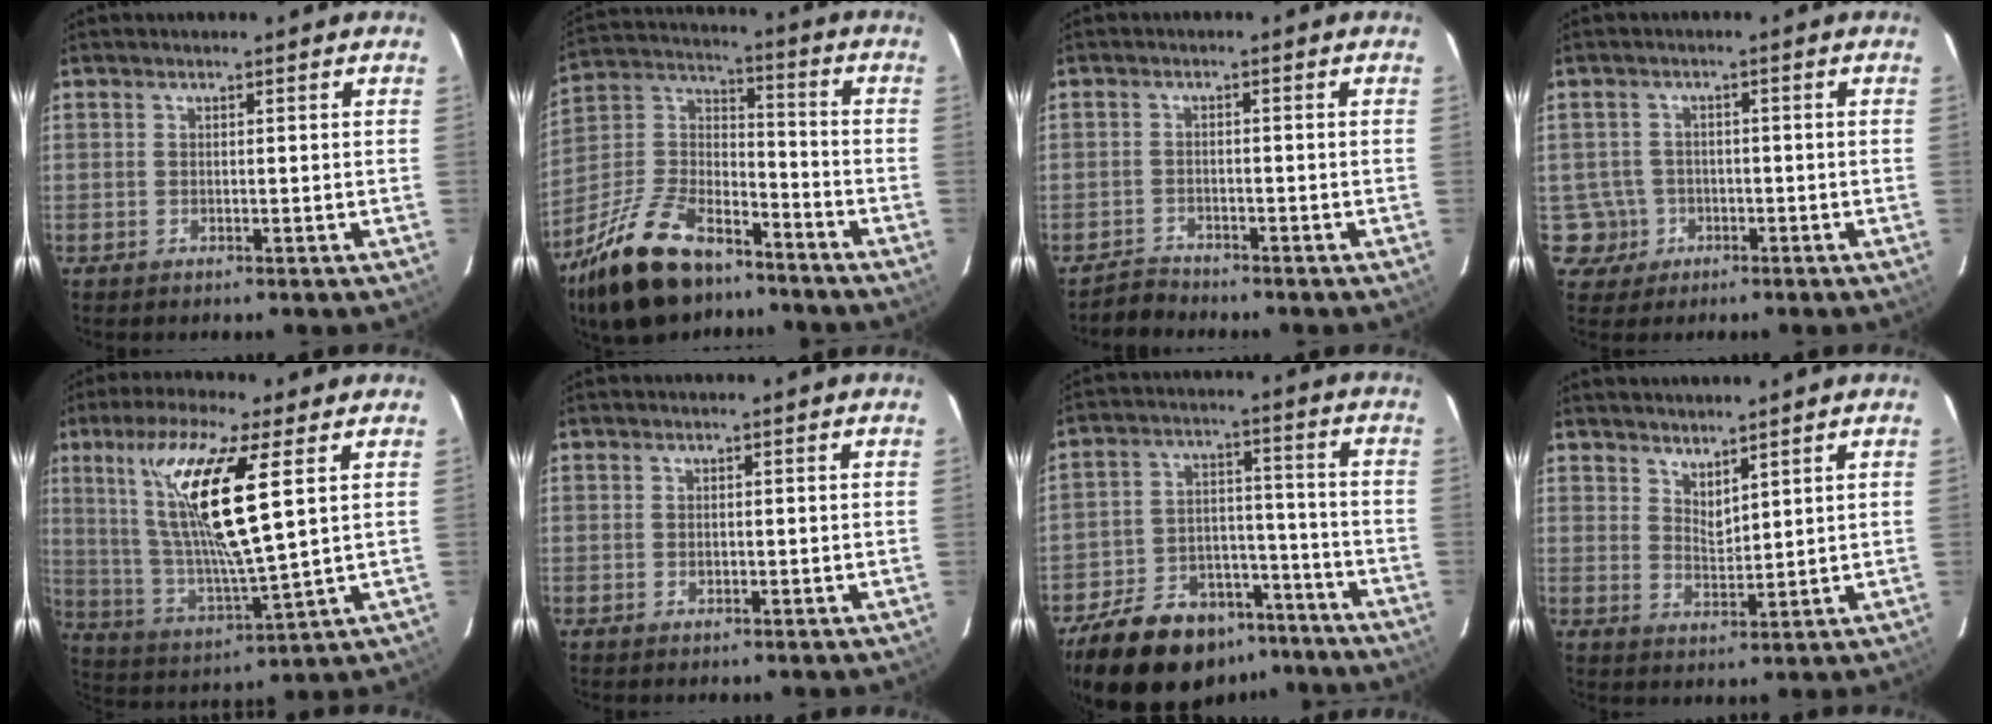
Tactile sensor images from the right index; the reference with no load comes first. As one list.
[{"total": 22.4, "force": [-15.2, 10.6, 12.5], "torque": [-0.262, 0.007, -0.260]}, {"total": 2.1, "force": [-1.9, 0.7, -0.5], "torque": [0.007, 0.004, -0.035]}, {"total": 4.6, "force": [-1.5, 4.3, 0.1], "torque": [-0.009, 0.015, -0.020]}, {"total": 17.9, "force": [6.4, 2.2, 16.5], "torque": [-0.316, -0.002, 0.132]}, {"total": 0.9, "force": [-0.2, 0.8, 0.5], "torque": [-0.007, 0.001, -0.001]}, {"total": 21.0, "force": [-15.8, 10.5, 9.0], "torque": [-0.193, 0.030, -0.223]}, {"total": 3.8, "force": [3.3, 1.1, 1.5], "torque": [-0.021, -0.007, 0.058]}]